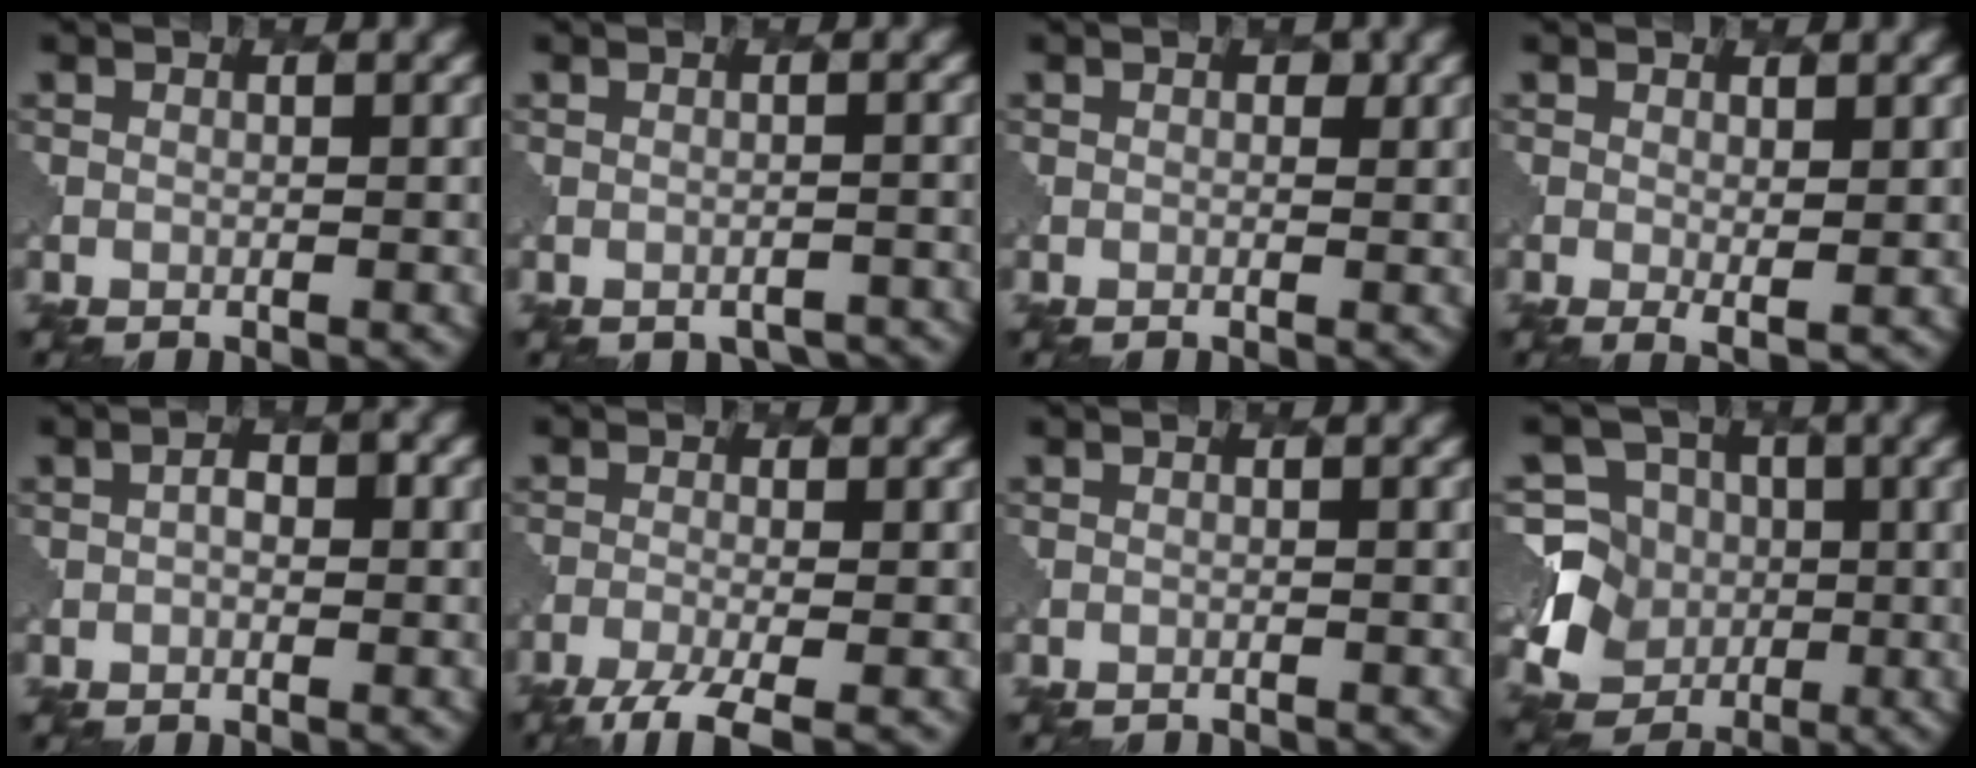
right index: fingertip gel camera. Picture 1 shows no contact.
{"total": 2.1, "force": [-1.8, 0.8, 0.8], "torque": [-0.017, -0.003, -0.018]}
{"total": 0.8, "force": [0.4, 0.6, 0.4], "torque": [-0.005, -0.003, 0.005]}
{"total": 1.4, "force": [0.5, 0.4, 1.2], "torque": [-0.021, -0.012, 0.013]}
{"total": 1.3, "force": [0.0, 0.9, 1.0], "torque": [-0.008, 0.003, 0.000]}
{"total": 4.3, "force": [-3.0, 0.9, 3.0], "torque": [-0.048, -0.010, -0.065]}
{"total": 1.3, "force": [-1.3, 0.2, 0.1], "torque": [0.011, -0.004, -0.019]}
{"total": 7.7, "force": [-0.1, 7.3, 2.5], "torque": [-0.048, 0.007, -0.026]}